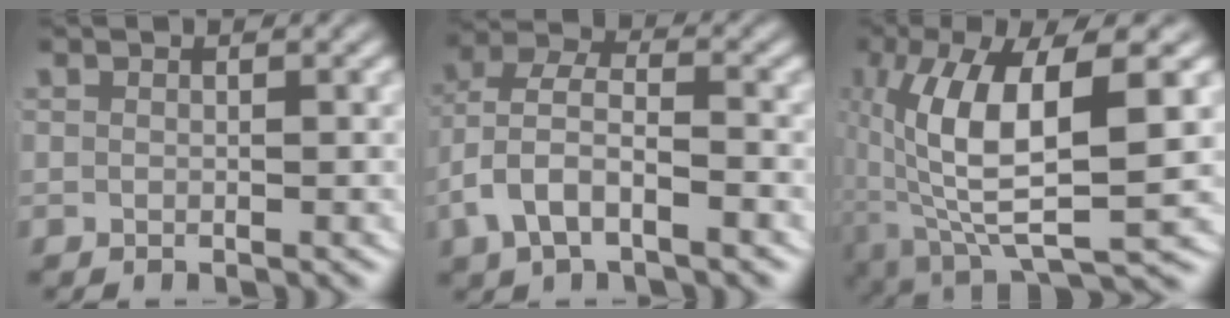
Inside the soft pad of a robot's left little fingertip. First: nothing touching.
{"total": 4.8, "force": [-1.1, 3.3, 3.3], "torque": [-0.079, -0.020, -0.015]}
{"total": 11.1, "force": [-0.5, 4.2, 10.2], "torque": [-0.190, -0.024, 0.014]}